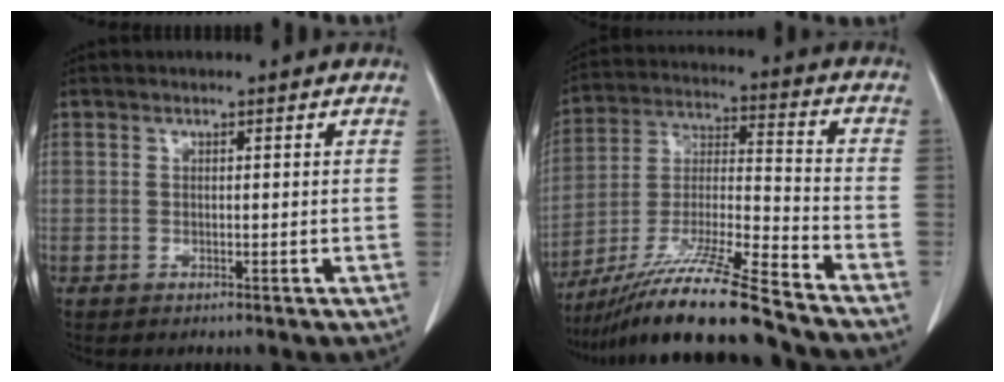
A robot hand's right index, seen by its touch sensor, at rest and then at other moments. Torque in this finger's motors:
{"motor_torque": [1.10, -1.04, 0.75, 0.21]}